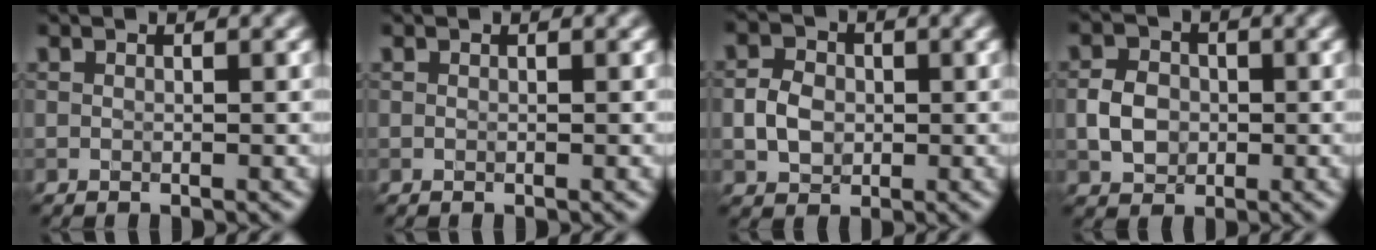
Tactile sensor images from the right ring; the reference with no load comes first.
{"total": 0.0}
{"total": 3.0, "force": [-0.3, 2.4, 1.7], "torque": [-0.035, 0.004, -0.010]}
{"total": 3.1, "force": [-0.4, 2.5, 1.8], "torque": [-0.035, 0.002, -0.012]}